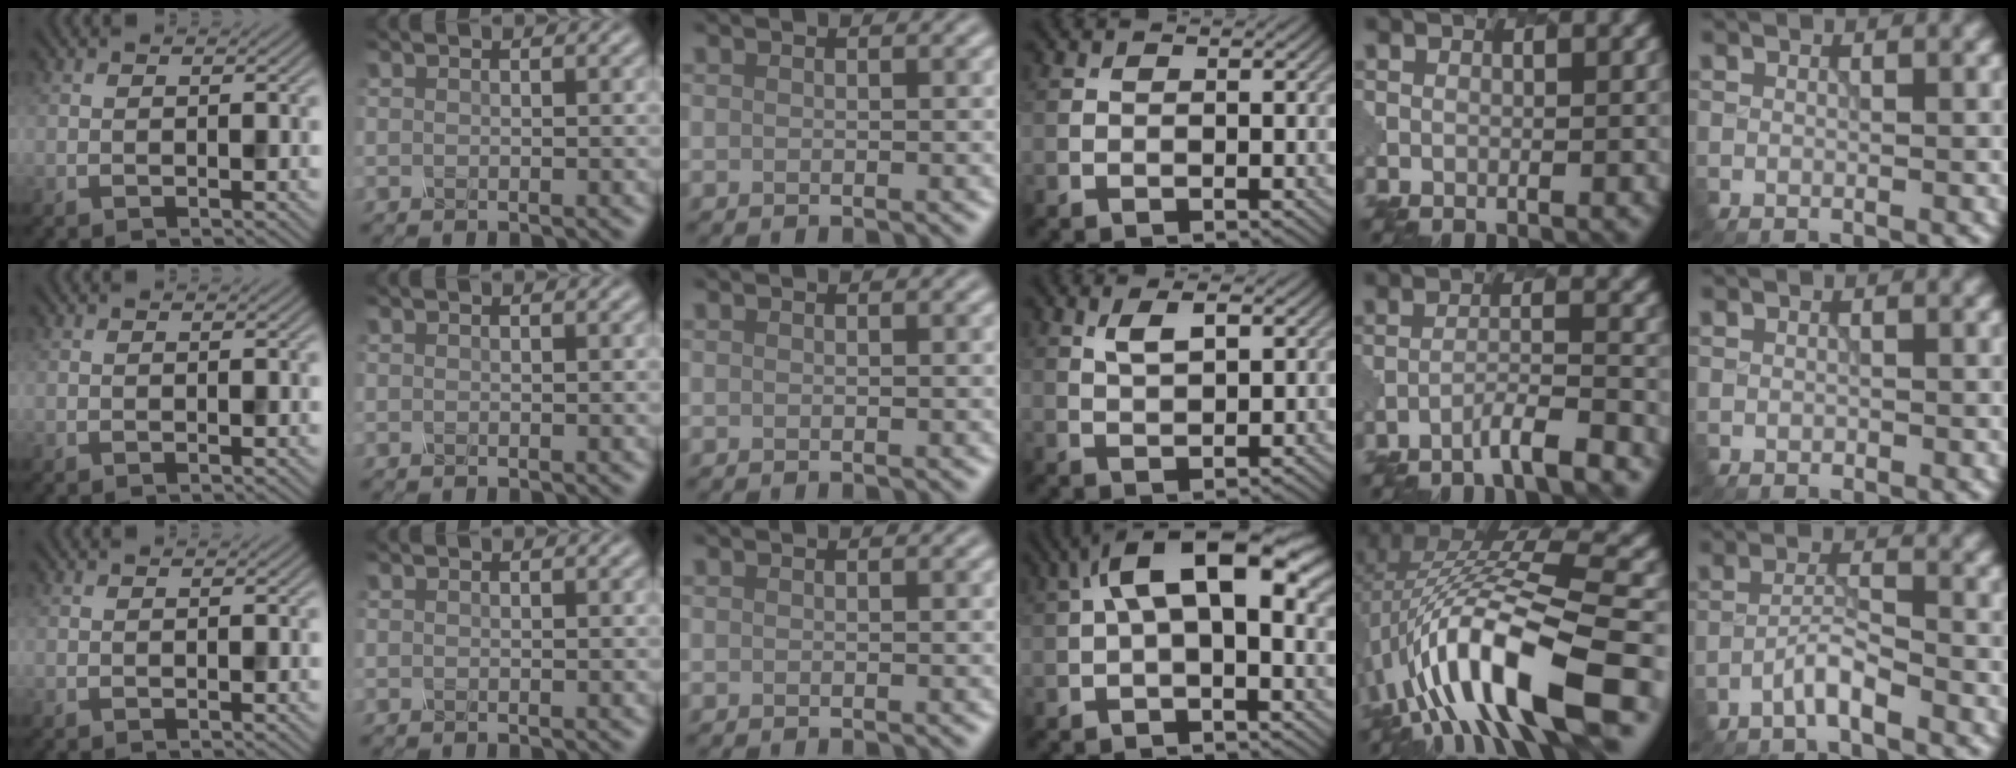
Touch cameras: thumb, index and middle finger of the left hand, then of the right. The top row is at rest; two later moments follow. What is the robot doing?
{"motion": "shake", "object": "salt shaker"}